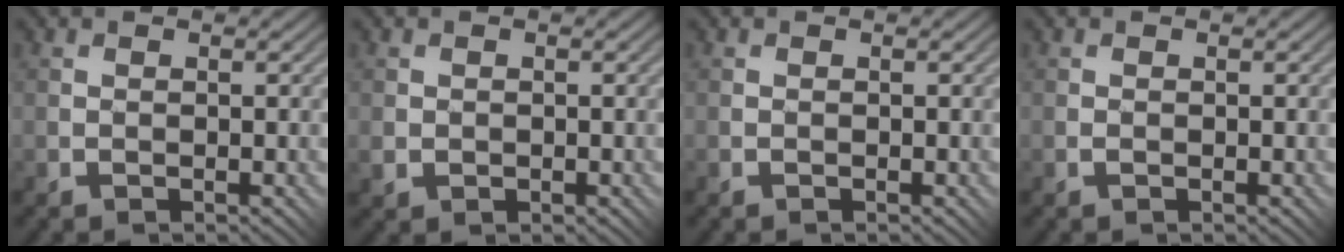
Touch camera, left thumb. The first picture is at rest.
{"total": 1.3, "force": [0.2, 1.2, 0.4], "torque": [-0.003, -0.001, 0.007]}
{"total": 0.0}
{"total": 0.0}